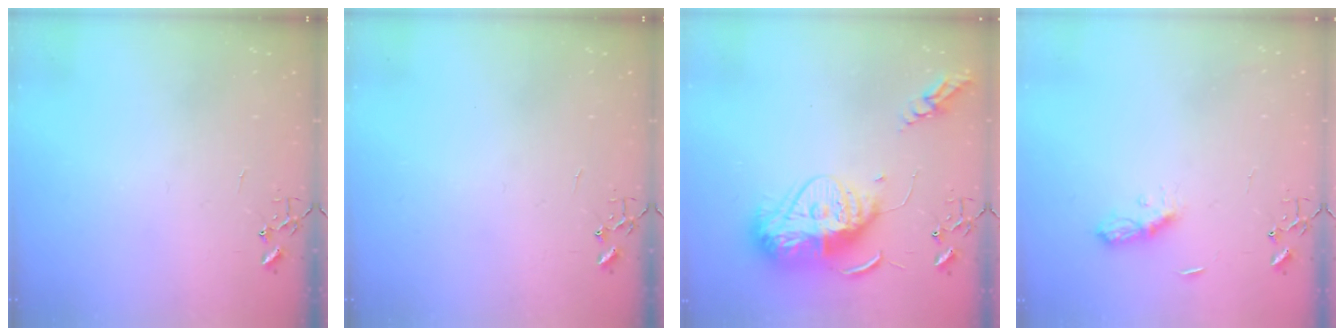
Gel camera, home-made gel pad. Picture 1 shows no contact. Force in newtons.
{"total": 0.0}
{"total": 17.5, "press": 17.4, "slide": 1.6}
{"total": 6.2, "press": 6.2, "slide": 0.6}